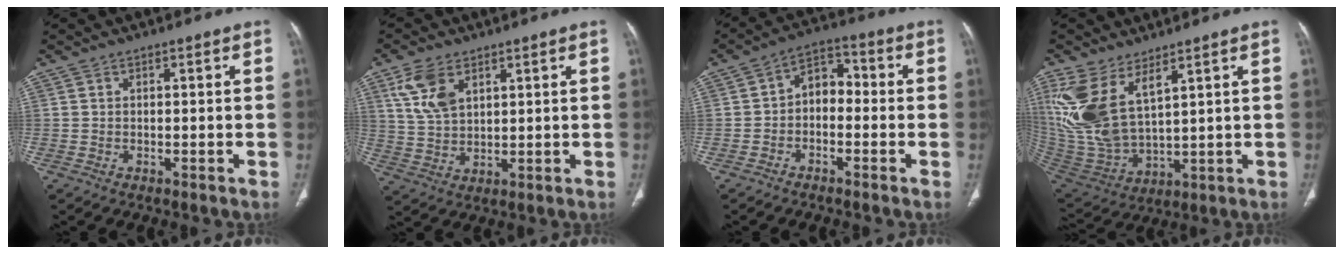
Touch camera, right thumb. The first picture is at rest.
{"total": 8.1, "force": [3.8, 4.6, 5.4], "torque": [-0.104, -0.008, 0.084]}
{"total": 6.6, "force": [-1.3, 4.6, 4.5], "torque": [-0.052, 0.036, -0.038]}
{"total": 15.3, "force": [7.2, 7.1, 11.4], "torque": [-0.245, -0.029, 0.169]}